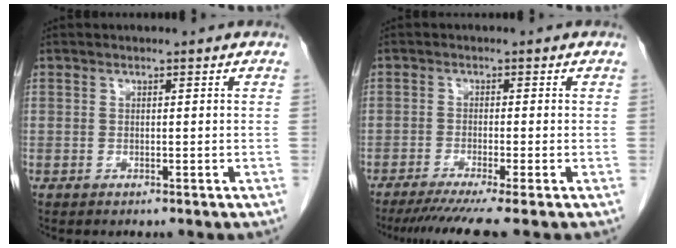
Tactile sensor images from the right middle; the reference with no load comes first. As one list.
[{"total": 7.5, "force": [-6.0, -1.2, 4.4], "torque": [-0.059, -0.022, -0.096]}]